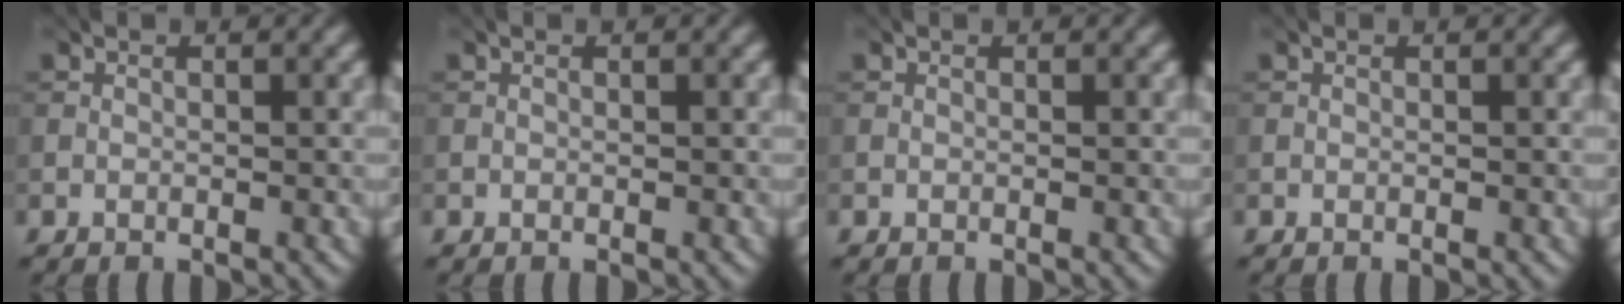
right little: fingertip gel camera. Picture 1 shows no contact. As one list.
[{"total": 0.0}, {"total": 0.0}, {"total": 0.0}]